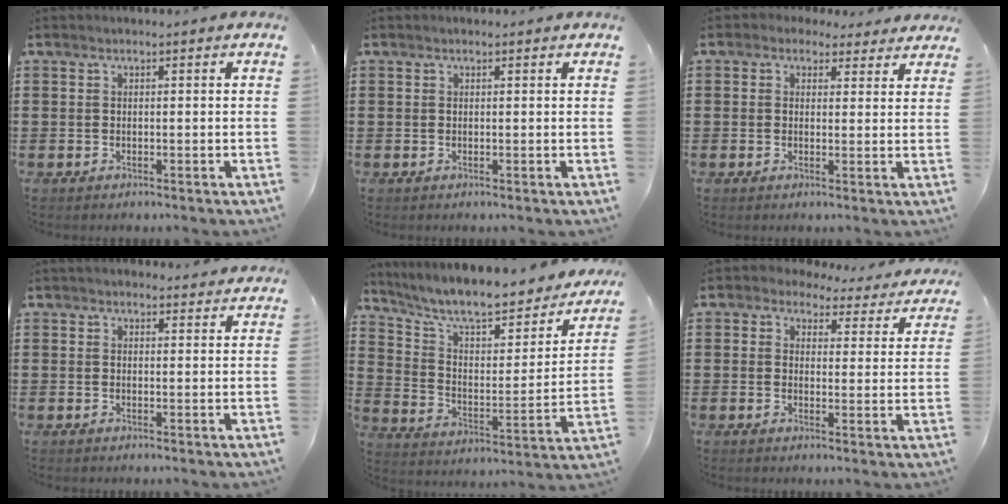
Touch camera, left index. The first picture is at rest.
{"total": 0.0}
{"total": 2.3, "force": [1.7, 1.3, 0.7], "torque": [-0.014, -0.001, 0.030]}
{"total": 1.9, "force": [1.8, 0.4, 0.2], "torque": [-0.009, 0.001, 0.035]}
{"total": 9.9, "force": [8.2, 1.7, 5.2], "torque": [-0.127, -0.057, 0.137]}
{"total": 3.7, "force": [3.3, 1.3, 0.8], "torque": [-0.034, -0.013, 0.057]}